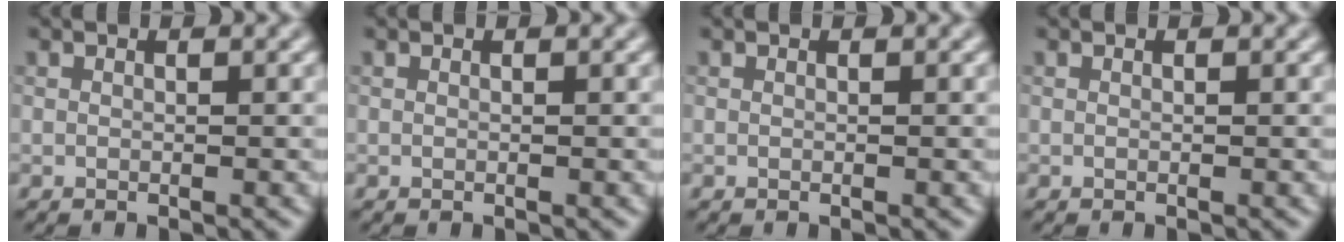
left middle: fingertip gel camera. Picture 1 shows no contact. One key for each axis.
{"total": 0.0}
{"total": 0.0}
{"total": 0.0}